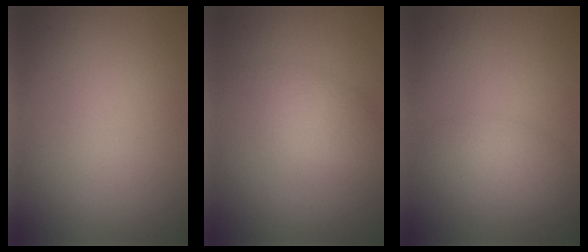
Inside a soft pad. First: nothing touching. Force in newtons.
{"total": 2.4, "press": 2.4, "slide": 0.1}
{"total": 2.0, "press": 2.0, "slide": 0.1}